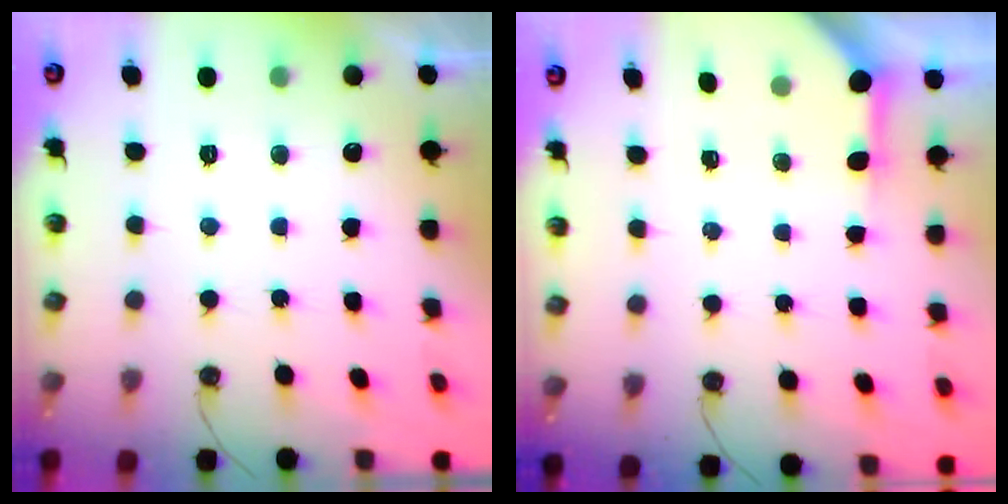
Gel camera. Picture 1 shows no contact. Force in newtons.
{"total": 3.5, "press": 3.5, "slide": 0.5}